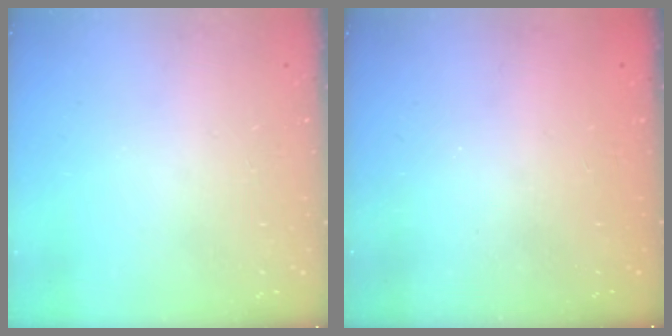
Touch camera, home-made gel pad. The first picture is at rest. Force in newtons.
{"total": 2.4, "press": 2.2, "slide": 0.8}